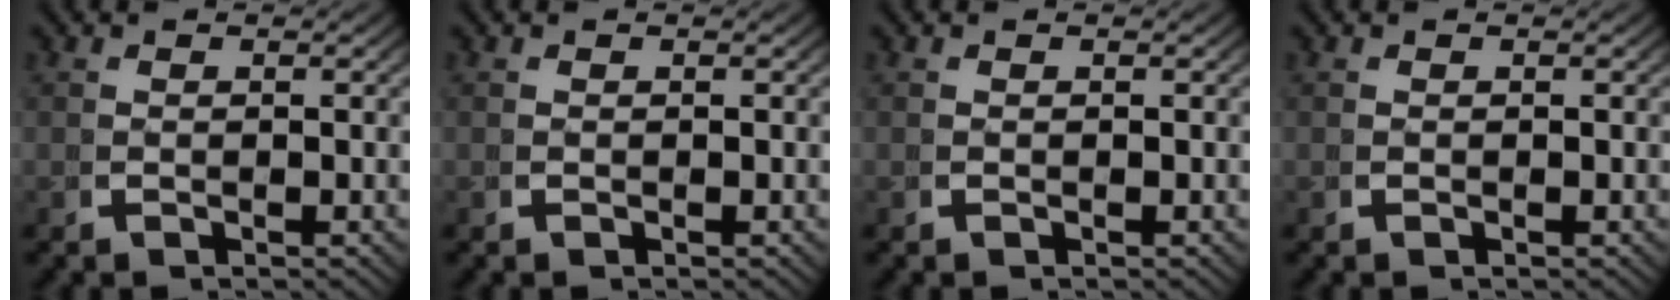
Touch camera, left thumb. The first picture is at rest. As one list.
[{"total": 0.0}, {"total": 0.0}, {"total": 0.0}]